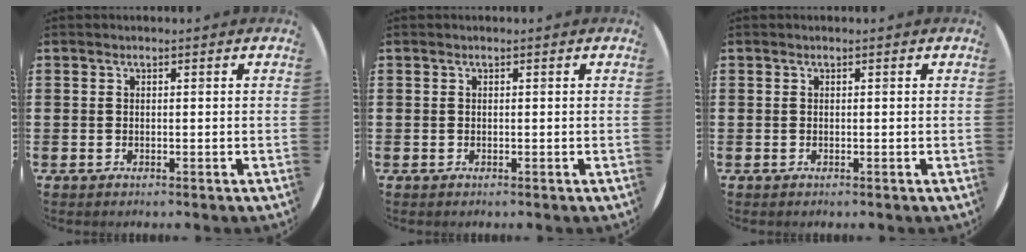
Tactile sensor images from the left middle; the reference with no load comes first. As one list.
[{"total": 0.0}, {"total": 0.0}]